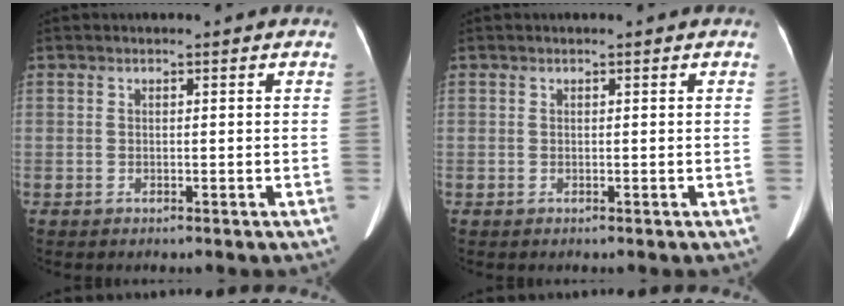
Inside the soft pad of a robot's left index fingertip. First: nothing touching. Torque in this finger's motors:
{"motor_torque": [0.00, 0.06, -0.01, 0.00]}